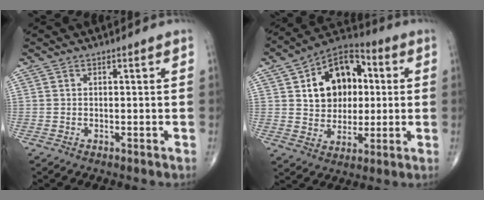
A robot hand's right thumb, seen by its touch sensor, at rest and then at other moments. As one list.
[{"total": 16.1, "force": [3.2, 11.8, 10.4], "torque": [-0.115, 0.013, 0.047]}]